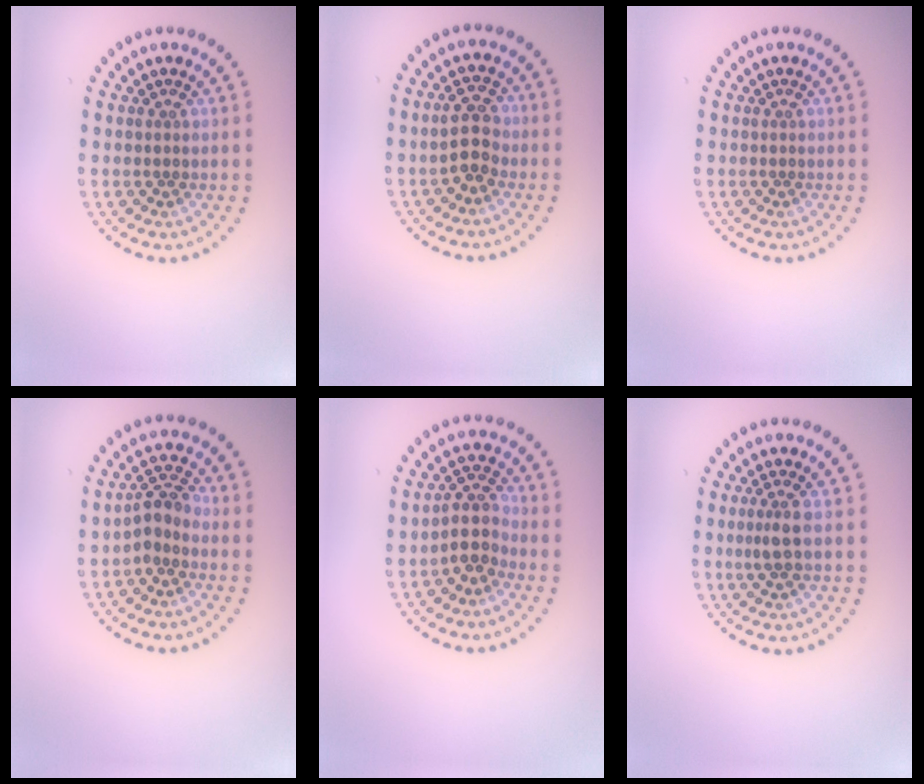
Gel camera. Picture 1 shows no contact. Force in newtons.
{"total": 2.9, "press": 2.8, "slide": 0.7}
{"total": 0.0}
{"total": 2.6, "press": 2.0, "slide": 1.6}
{"total": 2.8, "press": 2.2, "slide": 1.8}
{"total": 1.6, "press": 1.3, "slide": 1.0}